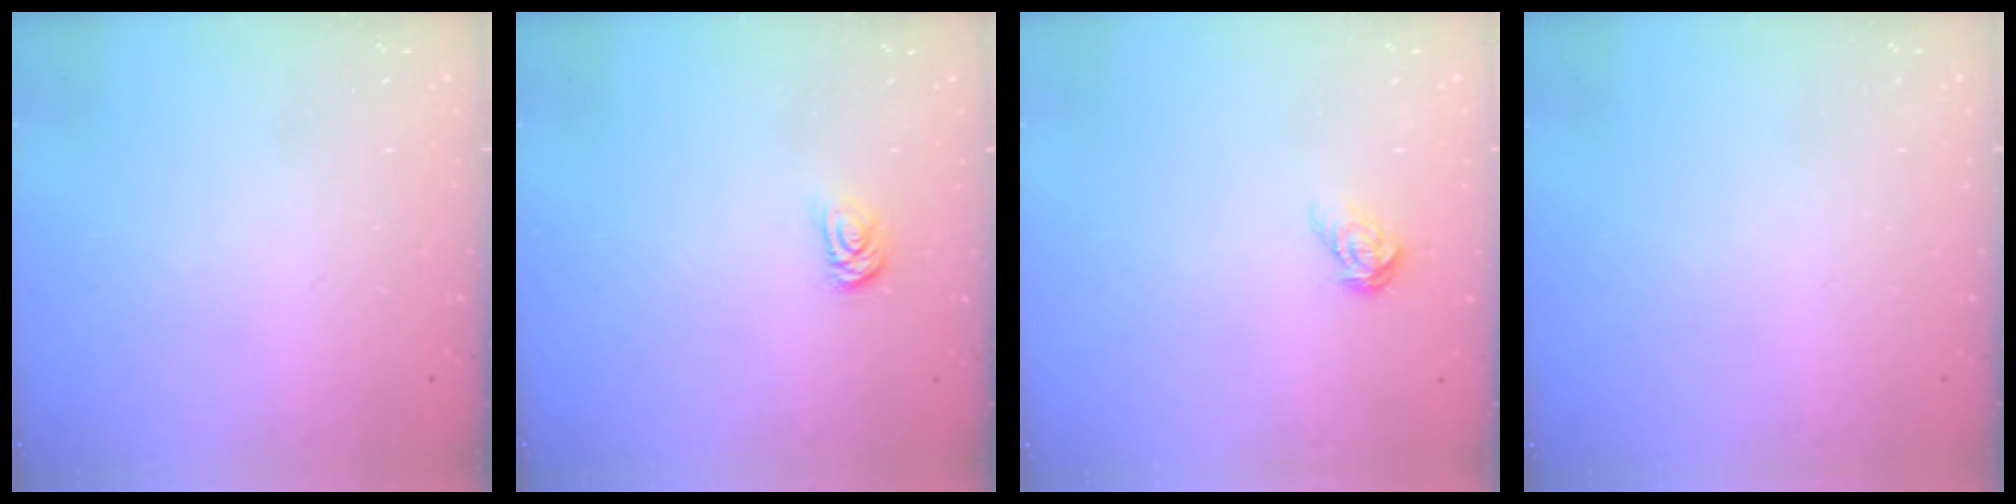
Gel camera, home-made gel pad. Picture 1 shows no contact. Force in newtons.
{"total": 3.2, "press": 3.2, "slide": 0.5}
{"total": 6.6, "press": 6.6, "slide": 0.4}
{"total": 0.0}